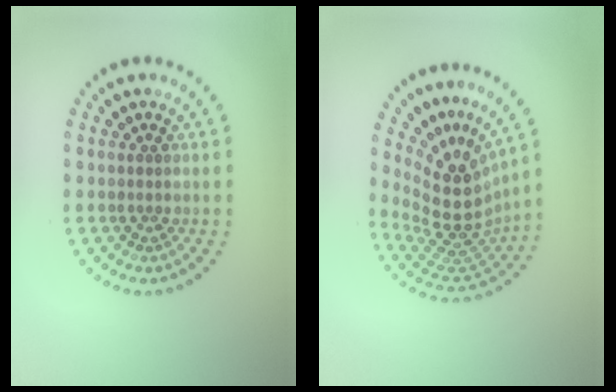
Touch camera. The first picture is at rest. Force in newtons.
{"total": 5.4, "press": 4.0, "slide": 3.7}